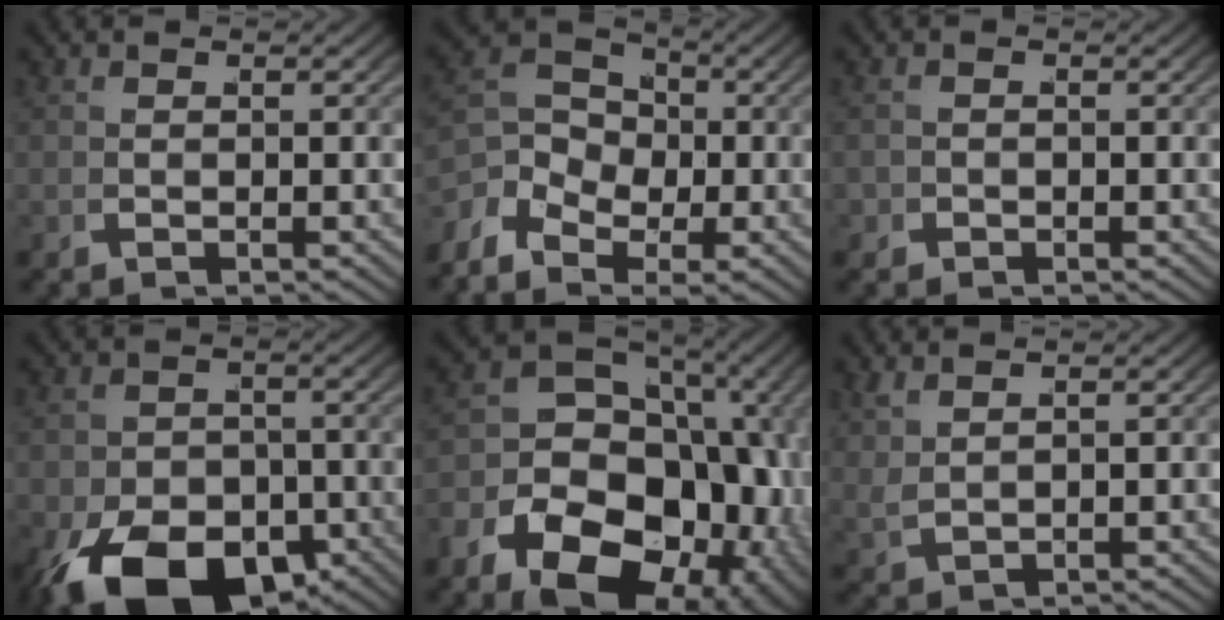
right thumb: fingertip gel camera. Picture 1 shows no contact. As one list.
[{"total": 5.6, "force": [0.0, 3.7, 4.1], "torque": [-0.060, 0.005, -0.012]}, {"total": 1.0, "force": [-0.7, 0.7, 0.0], "torque": [-0.001, -0.003, -0.012]}, {"total": 12.2, "force": [-5.8, 7.1, 8.0], "torque": [-0.139, -0.052, -0.066]}, {"total": 20.6, "force": [-3.7, 14.7, 14.0], "torque": [-0.227, -0.052, -0.048]}, {"total": 1.6, "force": [1.3, 0.2, 0.9], "torque": [-0.020, 0.006, 0.033]}]